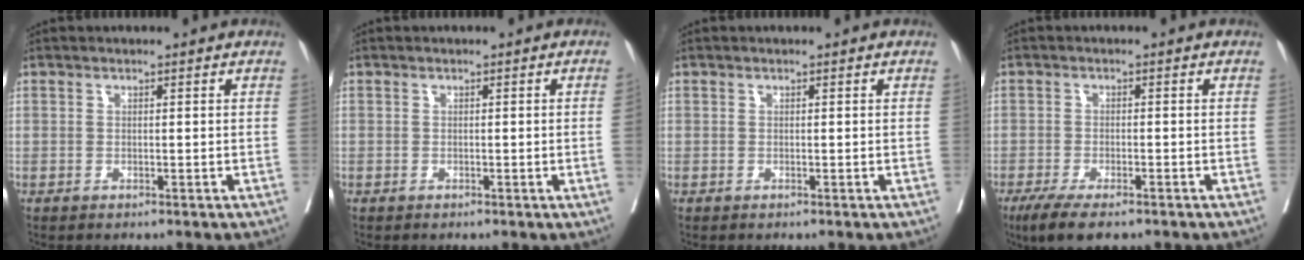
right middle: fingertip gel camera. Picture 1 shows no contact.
{"total": 0.9, "force": [-0.1, -0.3, 0.8], "torque": [-0.009, -0.001, 0.001]}
{"total": 0.0}
{"total": 6.9, "force": [-4.9, 1.9, 4.5], "torque": [-0.071, -0.014, -0.080]}